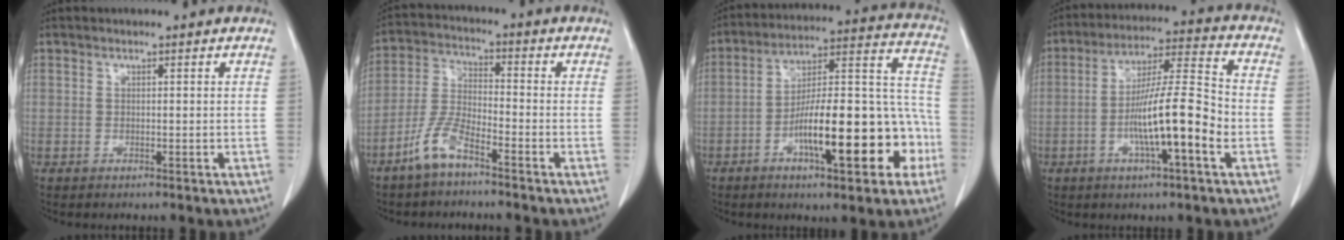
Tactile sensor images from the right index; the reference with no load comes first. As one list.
[{"total": 6.9, "force": [-4.8, 1.7, 4.6], "torque": [-0.108, -0.004, -0.103]}, {"total": 19.5, "force": [-7.1, 5.1, 17.5], "torque": [-0.230, 0.038, -0.101]}, {"total": 12.8, "force": [-3.5, 0.6, 12.3], "torque": [-0.215, 0.005, -0.066]}]